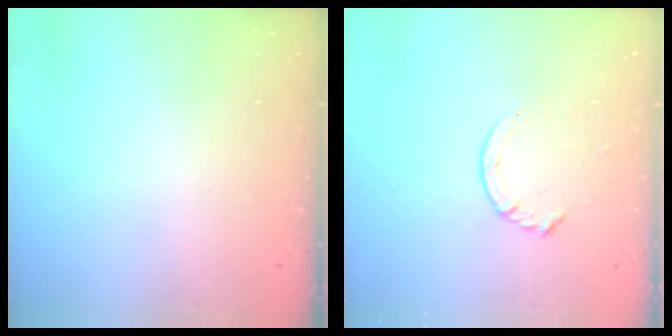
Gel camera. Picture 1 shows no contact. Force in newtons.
{"total": 4.7, "press": 4.7, "slide": 0.6}